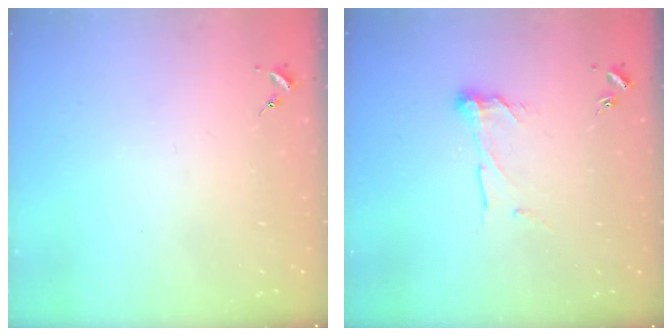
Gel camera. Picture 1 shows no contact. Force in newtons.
{"total": 9.0, "press": 9.0, "slide": 0.4}